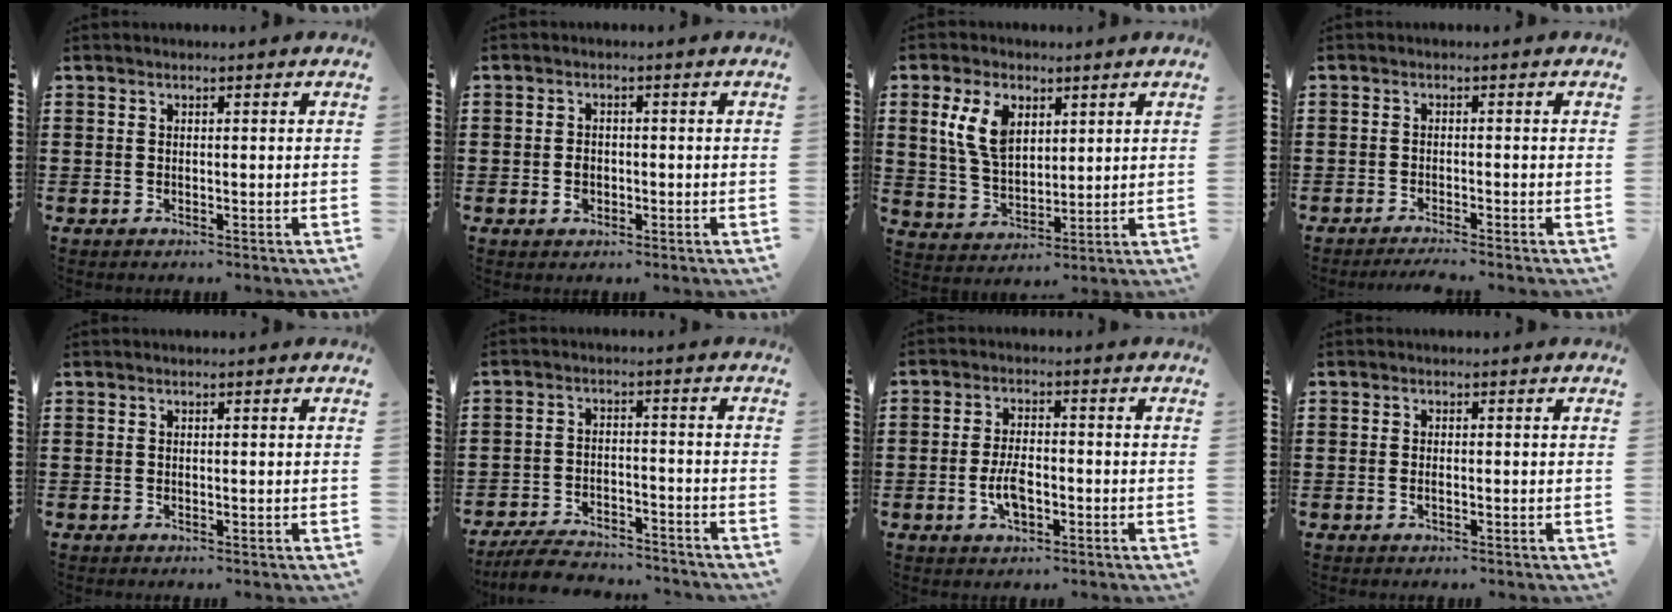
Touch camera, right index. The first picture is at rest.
{"total": 2.2, "force": [-0.7, 1.6, 1.4], "torque": [-0.027, 0.001, -0.012]}
{"total": 8.0, "force": [3.2, 4.6, 5.7], "torque": [-0.140, 0.008, 0.055]}
{"total": 1.7, "force": [-1.6, -0.3, 0.3], "torque": [-0.006, 0.001, -0.031]}
{"total": 0.0}
{"total": 5.5, "force": [-5.3, 0.8, 1.4], "torque": [-0.033, 0.007, -0.105]}
{"total": 5.0, "force": [-1.4, 2.4, 4.2], "torque": [-0.093, 0.000, -0.030]}
{"total": 0.8, "force": [-0.3, 0.2, 0.7], "torque": [-0.014, -0.004, -0.004]}